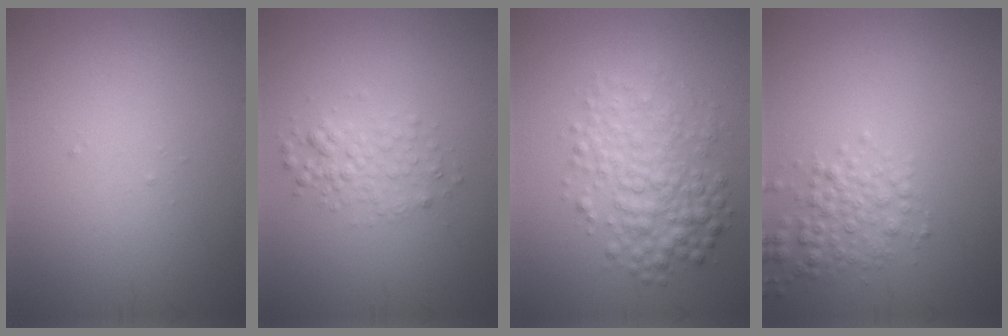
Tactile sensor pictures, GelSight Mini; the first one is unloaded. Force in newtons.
{"total": 2.2, "press": 2.2, "slide": 0.1}
{"total": 4.8, "press": 4.8, "slide": 0.1}
{"total": 2.7, "press": 2.7, "slide": 0.0}